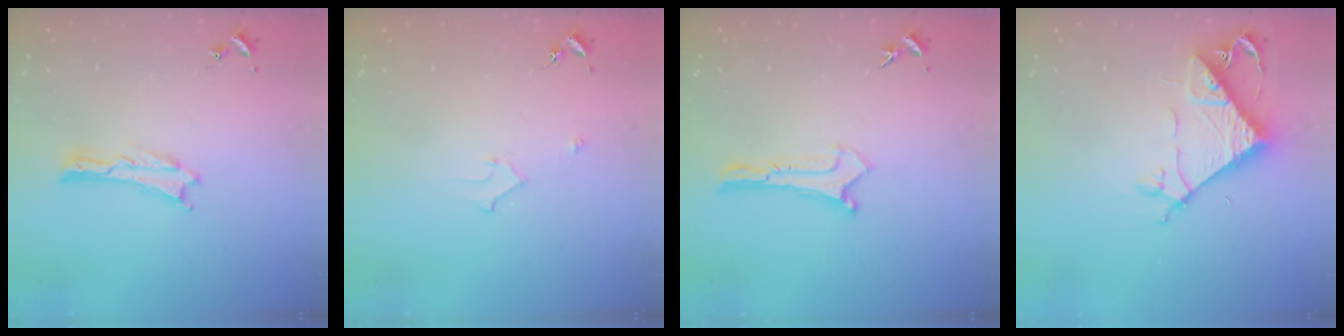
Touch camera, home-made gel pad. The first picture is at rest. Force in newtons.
{"total": 2.2, "press": 2.2, "slide": 0.2}
{"total": 0.0}
{"total": 8.0, "press": 8.0, "slide": 0.7}